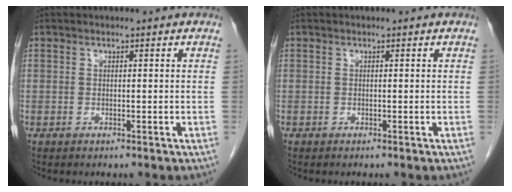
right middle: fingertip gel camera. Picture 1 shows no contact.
{"total": 0.0}